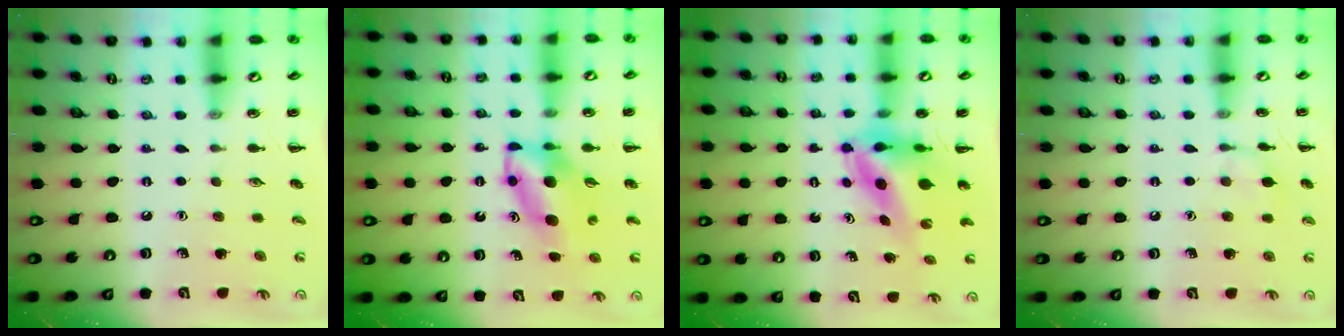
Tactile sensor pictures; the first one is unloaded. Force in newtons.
{"total": 6.3, "press": 6.2, "slide": 1.0}
{"total": 6.2, "press": 5.9, "slide": 2.1}
{"total": 6.2, "press": 5.9, "slide": 1.9}